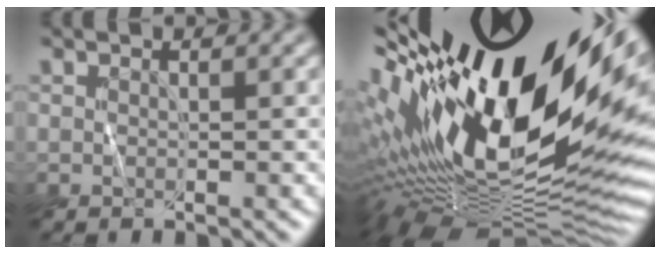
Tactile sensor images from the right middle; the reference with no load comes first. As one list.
[{"total": 20.9, "force": [5.1, 8.1, 18.5], "torque": [-0.321, -0.001, 0.093]}]